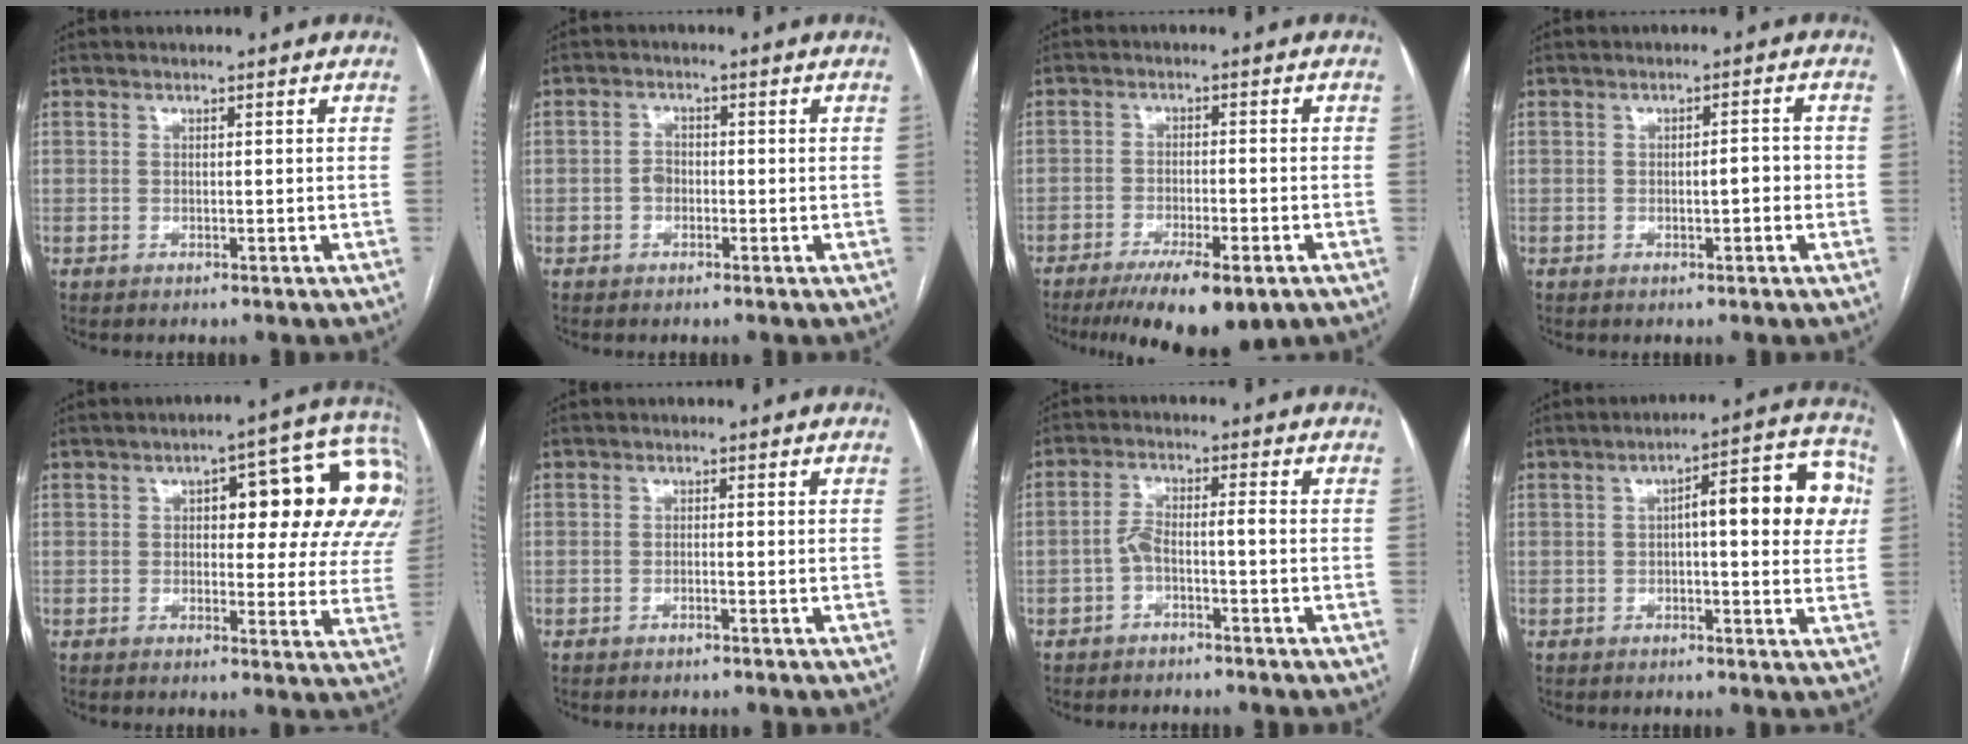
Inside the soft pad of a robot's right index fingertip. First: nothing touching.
{"total": 2.0, "force": [-0.5, 1.5, 1.2], "torque": [-0.020, 0.007, -0.010]}
{"total": 11.5, "force": [-7.8, 2.7, 8.0], "torque": [-0.117, -0.019, -0.118]}
{"total": 2.9, "force": [-0.5, 0.8, 2.7], "torque": [-0.040, 0.004, -0.006]}
{"total": 18.2, "force": [6.1, 6.6, 15.8], "torque": [-0.179, 0.040, 0.068]}
{"total": 0.8, "force": [-0.4, 0.0, 0.6], "torque": [-0.015, 0.000, -0.005]}
{"total": 3.7, "force": [-1.4, 0.8, 3.3], "torque": [-0.069, 0.022, -0.025]}
{"total": 12.3, "force": [1.9, 3.3, 11.7], "torque": [-0.141, 0.037, 0.018]}